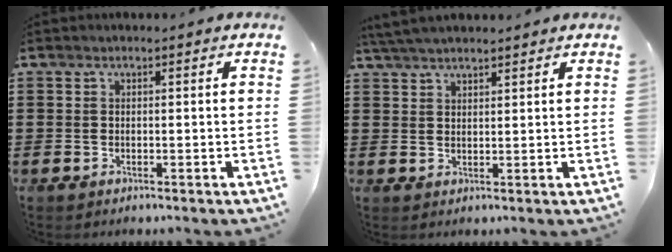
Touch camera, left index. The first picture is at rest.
{"total": 3.6, "force": [3.3, 0.4, 1.3], "torque": [-0.034, 0.000, 0.063]}